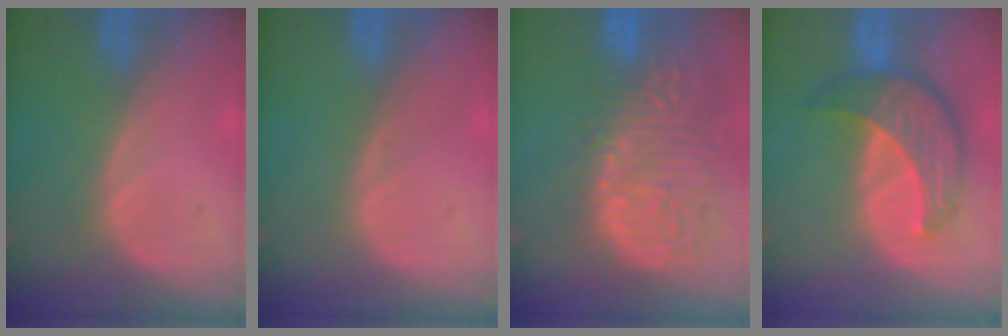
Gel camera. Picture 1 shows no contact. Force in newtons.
{"total": 0.0}
{"total": 15.3, "press": 12.6, "slide": 8.6}
{"total": 8.1, "press": 7.5, "slide": 3.1}